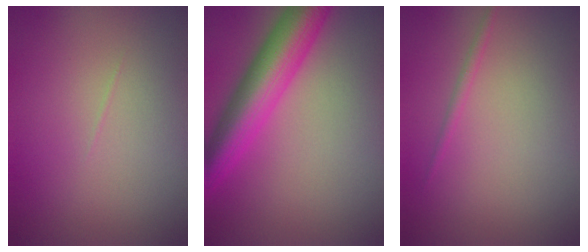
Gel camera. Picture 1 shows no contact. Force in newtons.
{"total": 7.6, "press": 7.6, "slide": 0.2}
{"total": 0.8, "press": 0.8, "slide": 0.1}